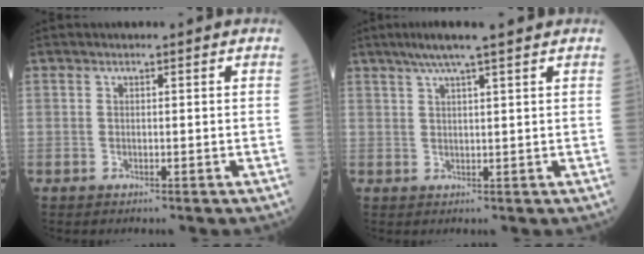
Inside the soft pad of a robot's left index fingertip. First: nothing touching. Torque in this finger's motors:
{"motor_torque": [0.37, -0.52, 0.11, 0.08]}